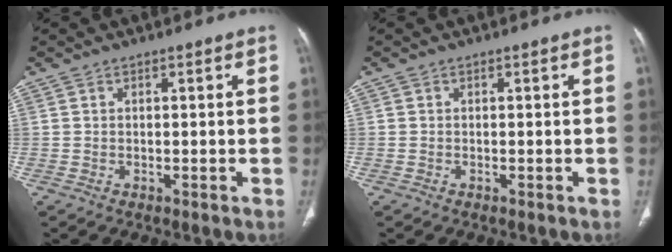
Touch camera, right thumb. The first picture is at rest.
{"total": 0.0}